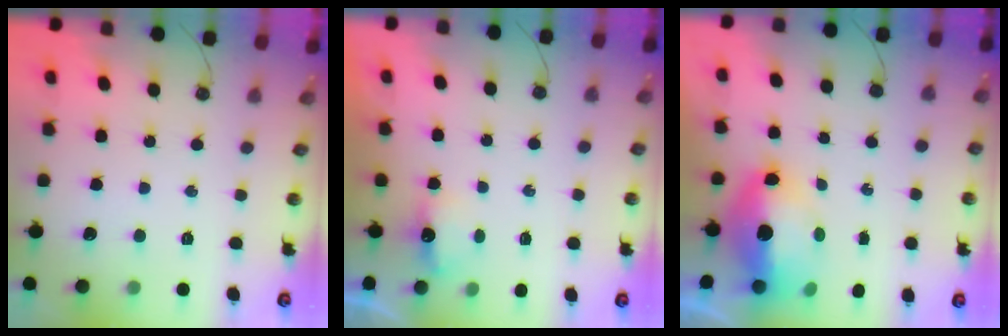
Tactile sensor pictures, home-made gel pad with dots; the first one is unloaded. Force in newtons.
{"total": 4.0, "press": 3.9, "slide": 0.6}
{"total": 12.1, "press": 12.1, "slide": 1.2}